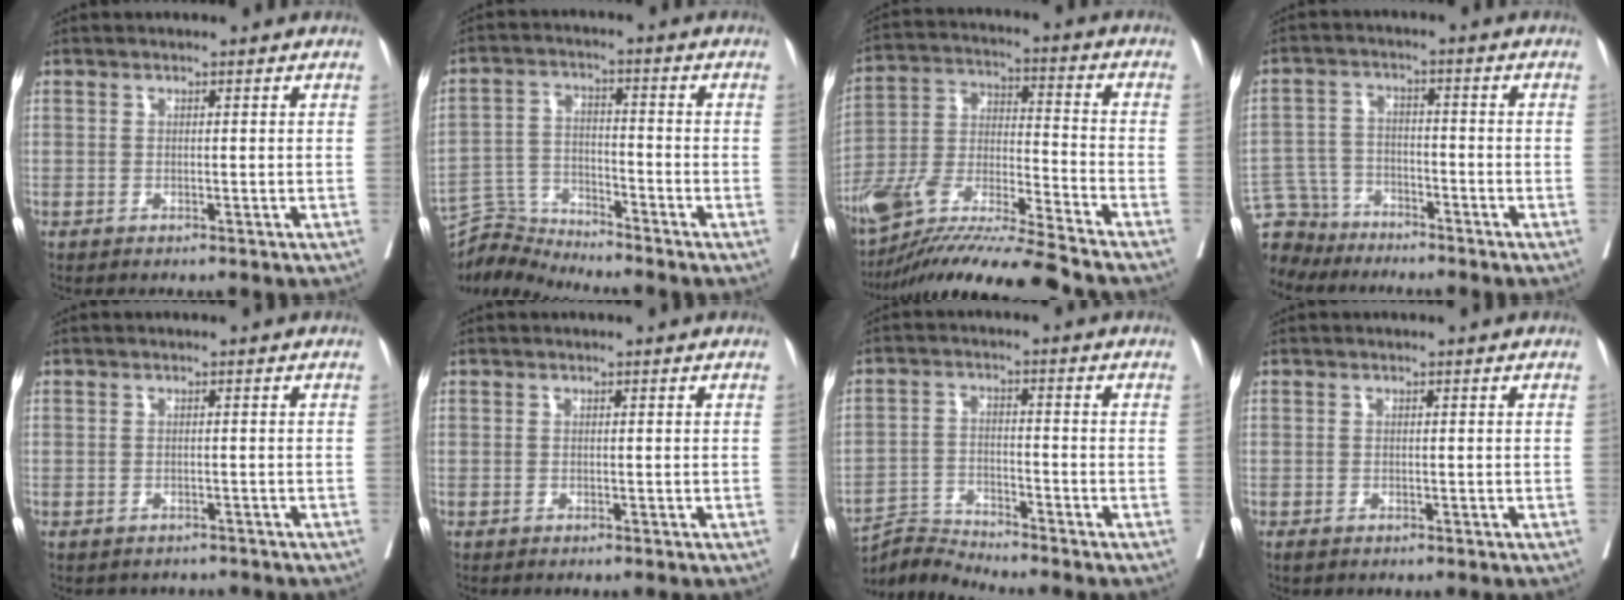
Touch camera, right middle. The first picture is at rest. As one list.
[{"total": 6.2, "force": [-5.9, -1.0, -1.5], "torque": [0.016, 0.004, -0.112]}, {"total": 17.1, "force": [-14.7, -0.8, 8.7], "torque": [-0.182, -0.016, -0.271]}, {"total": 7.5, "force": [-6.8, 3.2, -0.6], "torque": [0.008, 0.010, -0.128]}, {"total": 2.6, "force": [-2.3, 1.2, 0.1], "torque": [-0.001, 0.003, -0.029]}, {"total": 0.0}, {"total": 5.5, "force": [-5.0, -1.8, -1.3], "torque": [0.010, -0.008, -0.094]}, {"total": 0.6, "force": [-0.4, 0.3, 0.3], "torque": [-0.004, 0.000, -0.003]}]